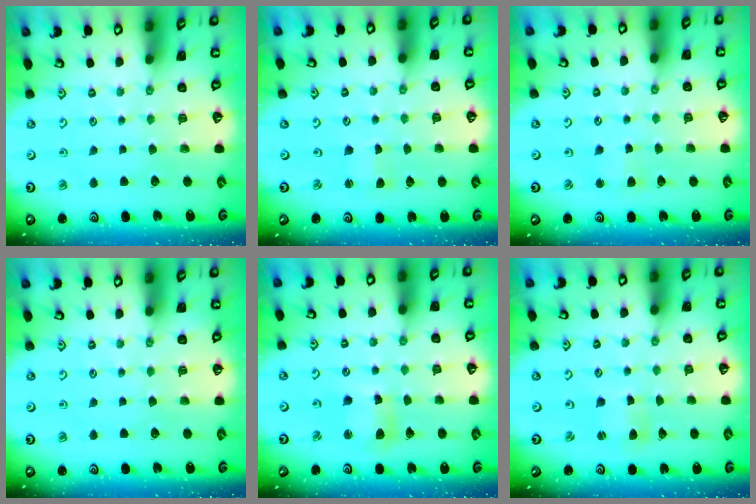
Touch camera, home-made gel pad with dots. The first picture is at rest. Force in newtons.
{"total": 1.7, "press": 1.7, "slide": 0.2}
{"total": 2.5, "press": 2.5, "slide": 0.3}
{"total": 0.0}
{"total": 8.0, "press": 7.9, "slide": 1.2}
{"total": 1.6, "press": 1.6, "slide": 0.3}